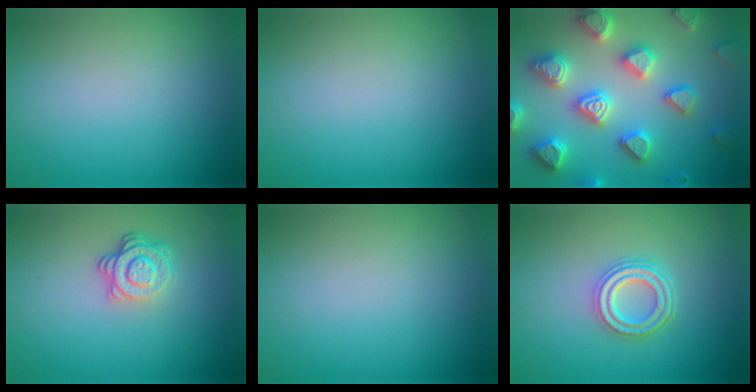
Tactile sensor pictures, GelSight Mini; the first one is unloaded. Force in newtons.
{"total": 0.0}
{"total": 7.4, "press": 7.2, "slide": 1.7}
{"total": 3.7, "press": 2.7, "slide": 2.5}
{"total": 0.0}
{"total": 3.8, "press": 3.0, "slide": 2.3}